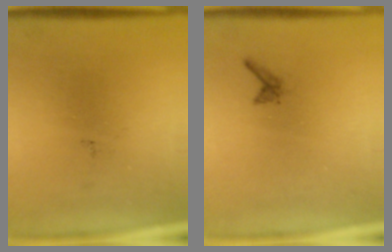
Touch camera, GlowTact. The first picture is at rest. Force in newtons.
{"total": 0.6}